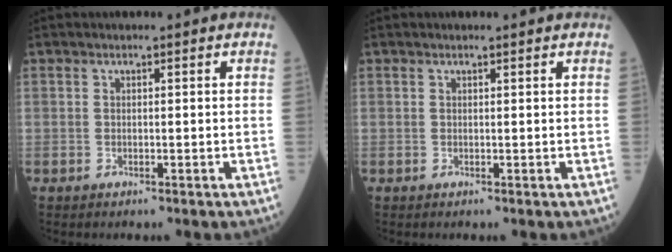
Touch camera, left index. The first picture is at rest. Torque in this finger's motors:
{"motor_torque": [0.19, -0.10, -0.03, -0.01]}